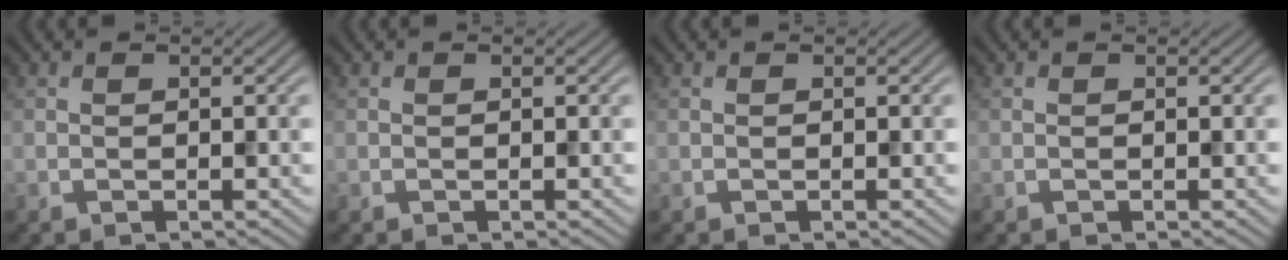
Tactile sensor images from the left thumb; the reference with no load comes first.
{"total": 0.0}
{"total": 0.0}
{"total": 0.0}